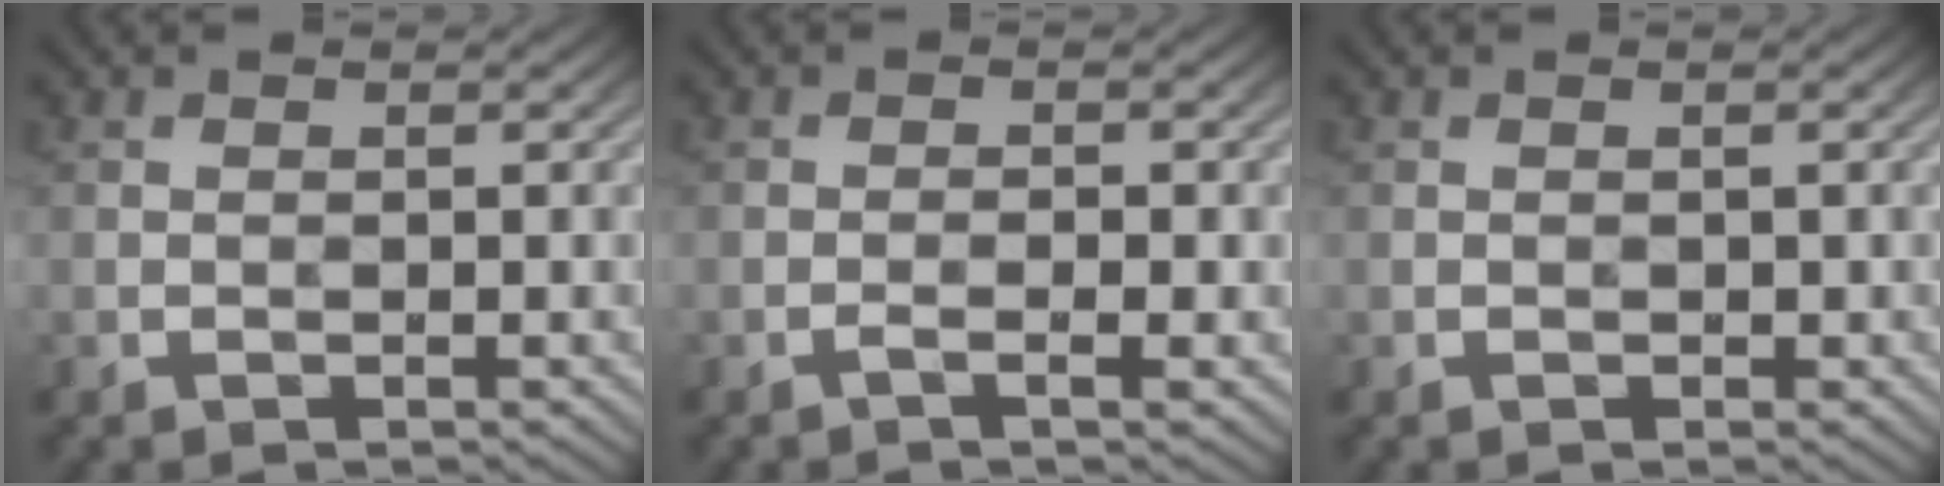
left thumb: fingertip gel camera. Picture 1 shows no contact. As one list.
[{"total": 1.5, "force": [-0.7, 0.2, 1.3], "torque": [-0.023, 0.006, -0.017]}, {"total": 0.0}]